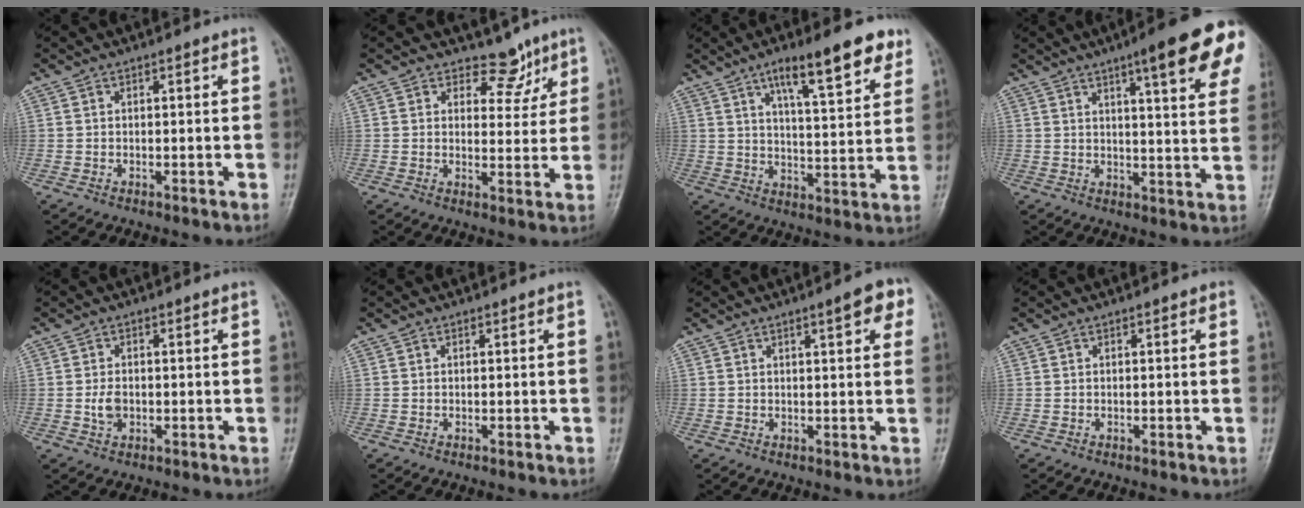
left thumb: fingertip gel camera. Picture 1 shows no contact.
{"total": 5.3, "force": [4.0, 3.3, 1.1], "torque": [0.021, -0.026, 0.058]}
{"total": 14.0, "force": [8.7, 3.4, 10.5], "torque": [-0.133, -0.035, 0.133]}
{"total": 16.4, "force": [8.8, 3.0, 13.5], "torque": [-0.153, -0.030, 0.104]}
{"total": 2.8, "force": [-0.3, 1.9, 2.0], "torque": [-0.034, 0.001, -0.006]}
{"total": 0.0}
{"total": 5.7, "force": [2.8, 1.4, 4.7], "torque": [-0.046, -0.002, 0.031]}
{"total": 0.6, "force": [0.3, 0.2, 0.5], "torque": [-0.008, 0.001, 0.001]}